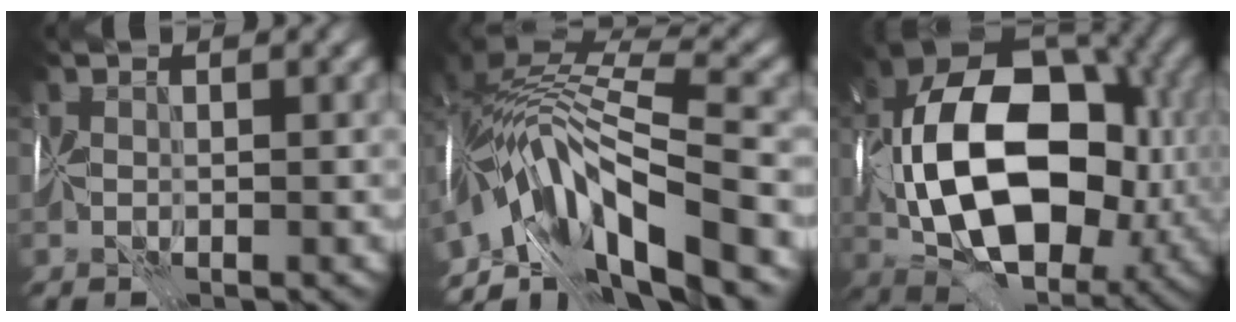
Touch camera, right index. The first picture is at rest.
{"total": 12.8, "force": [-5.5, 4.7, 10.6], "torque": [-0.191, 0.024, -0.086]}
{"total": 16.4, "force": [-0.9, 10.2, 12.8], "torque": [-0.216, 0.016, -0.017]}